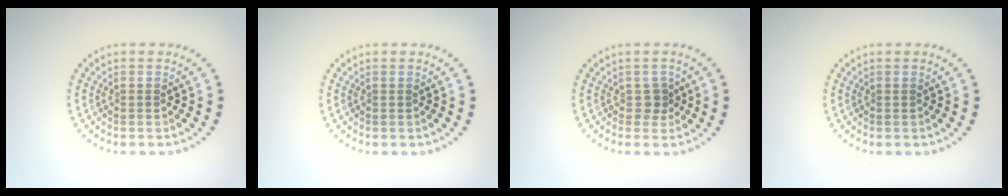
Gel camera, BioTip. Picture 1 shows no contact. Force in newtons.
{"total": 0.0}
{"total": 1.2, "press": 0.9, "slide": 0.7}
{"total": 0.0}